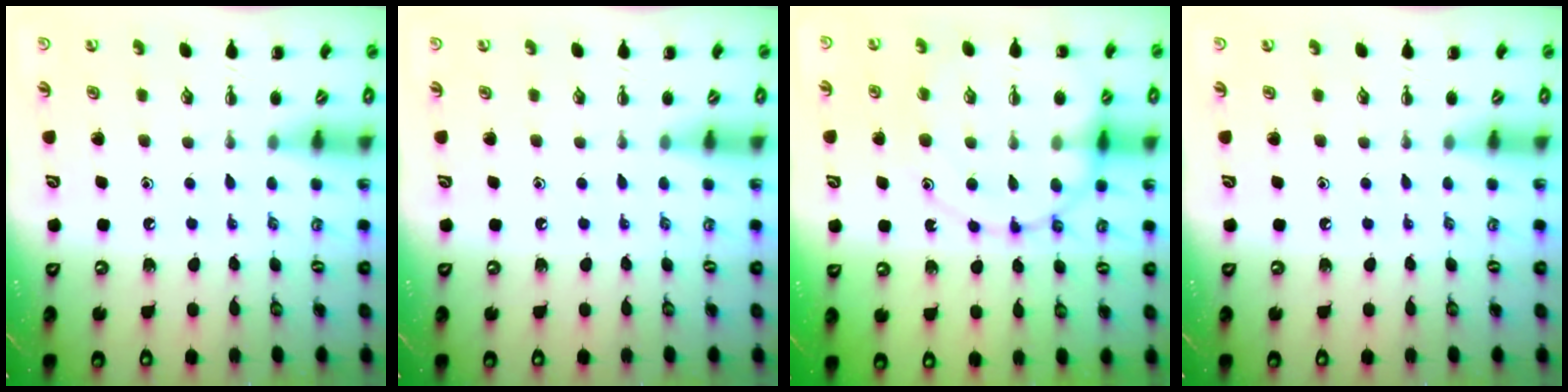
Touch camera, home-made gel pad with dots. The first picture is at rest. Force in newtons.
{"total": 0.0}
{"total": 15.6, "press": 15.5, "slide": 1.9}
{"total": 0.0}